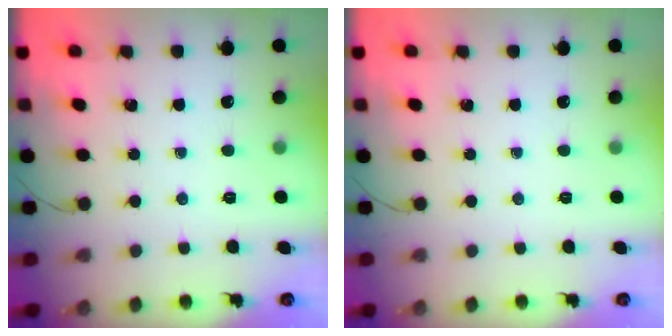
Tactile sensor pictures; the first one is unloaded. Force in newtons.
{"total": 0.0}